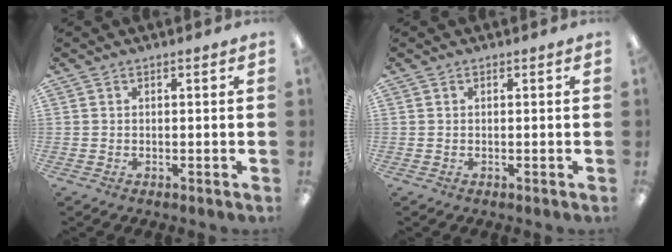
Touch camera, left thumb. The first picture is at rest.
{"total": 0.0}